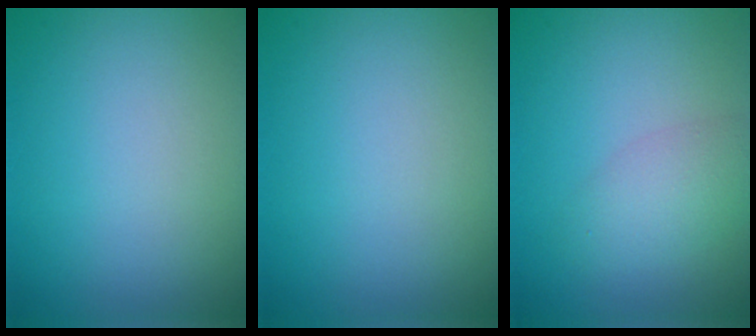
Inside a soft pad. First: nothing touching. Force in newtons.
{"total": 0.0}
{"total": 3.0, "press": 3.0, "slide": 0.2}